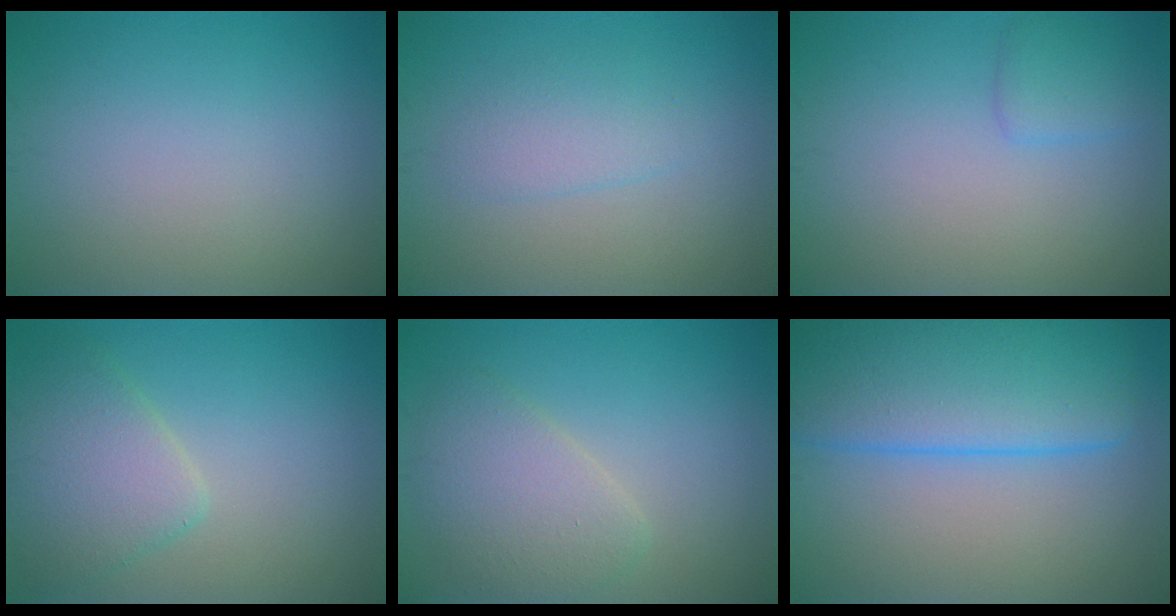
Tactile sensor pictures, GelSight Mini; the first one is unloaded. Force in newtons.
{"total": 2.0, "press": 1.9, "slide": 0.1}
{"total": 1.6, "press": 1.6, "slide": 0.0}
{"total": 4.3, "press": 4.3, "slide": 0.2}
{"total": 3.9, "press": 3.8, "slide": 0.2}
{"total": 9.7, "press": 9.7, "slide": 0.5}